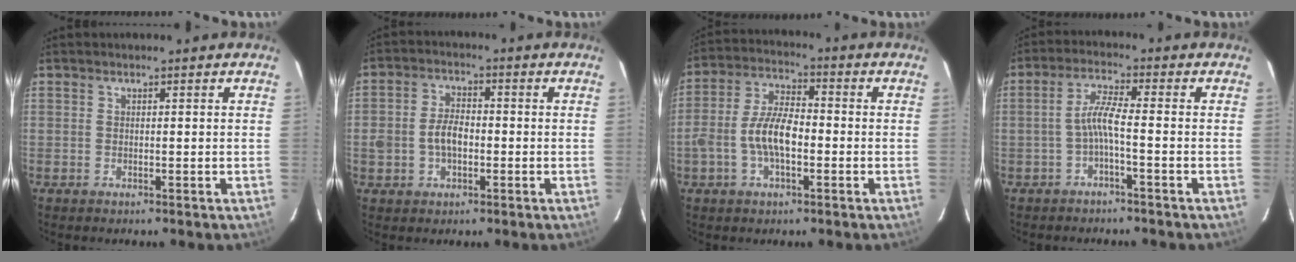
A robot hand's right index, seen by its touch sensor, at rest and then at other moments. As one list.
[{"total": 5.8, "force": [-1.2, 3.9, 4.2], "torque": [-0.084, 0.011, -0.015]}, {"total": 8.8, "force": [-2.3, 3.9, 7.5], "torque": [-0.153, 0.011, -0.043]}, {"total": 3.9, "force": [-1.6, -0.1, 3.6], "torque": [-0.082, 0.010, -0.031]}]